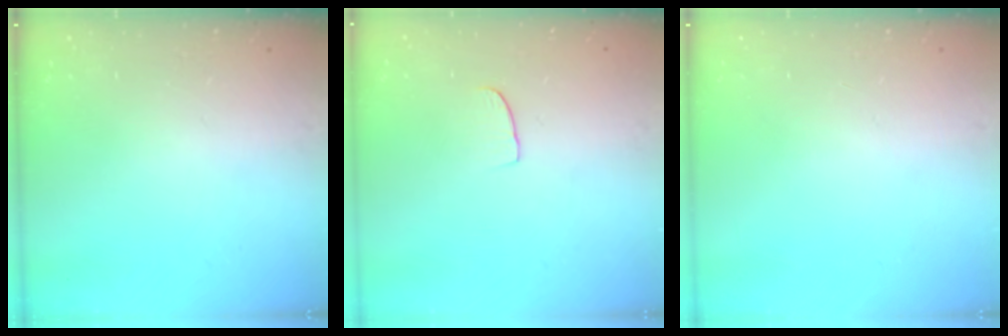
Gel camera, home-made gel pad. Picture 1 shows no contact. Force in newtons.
{"total": 3.7, "press": 3.7, "slide": 0.3}
{"total": 0.0}